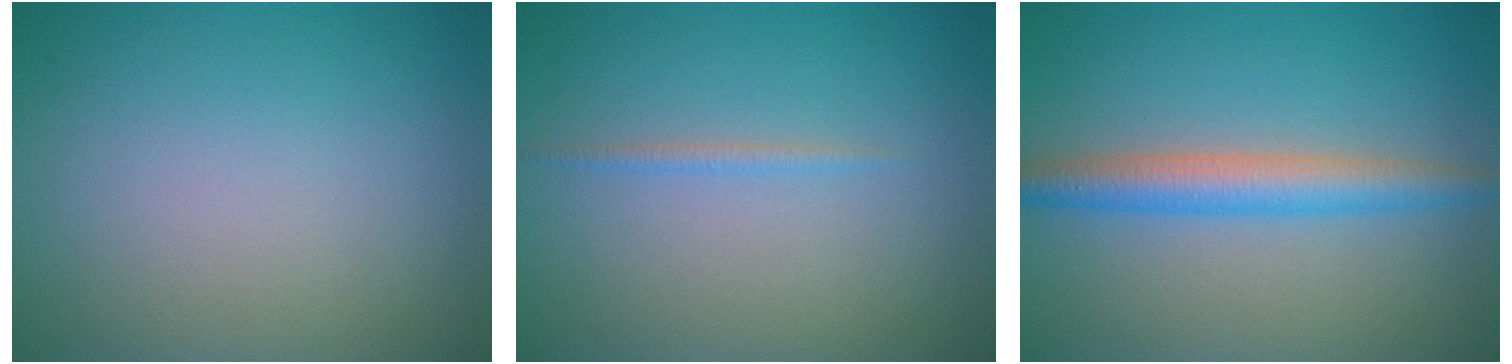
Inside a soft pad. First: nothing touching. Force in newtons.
{"total": 0.7, "press": 0.7, "slide": 0.1}
{"total": 3.9, "press": 3.9, "slide": 0.1}